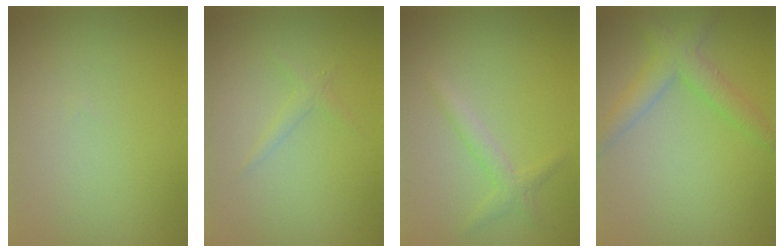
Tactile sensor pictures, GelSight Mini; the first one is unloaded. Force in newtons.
{"total": 1.0, "press": 1.0, "slide": 0.0}
{"total": 1.6, "press": 1.6, "slide": 0.0}
{"total": 3.4, "press": 3.4, "slide": 0.2}